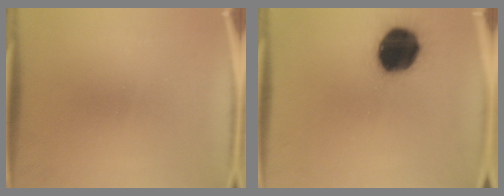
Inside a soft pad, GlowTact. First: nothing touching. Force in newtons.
{"total": 19.6}